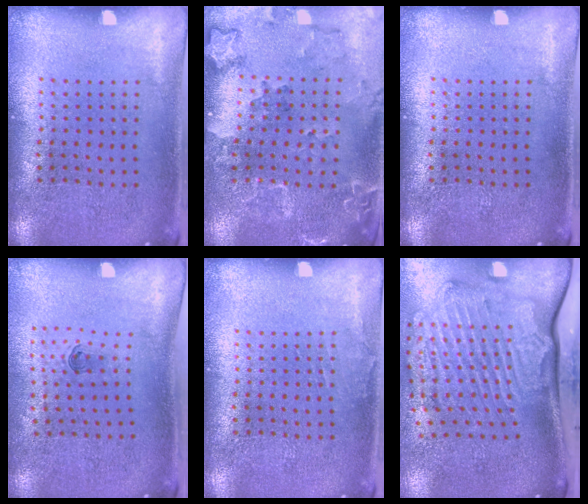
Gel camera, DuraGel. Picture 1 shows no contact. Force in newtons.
{"total": 2.0, "press": 1.9, "slide": 0.5}
{"total": 0.0}
{"total": 0.6, "press": 0.3, "slide": 0.5}
{"total": 0.6, "press": 0.6, "slide": 0.1}
{"total": 2.8, "press": 2.3, "slide": 1.7}